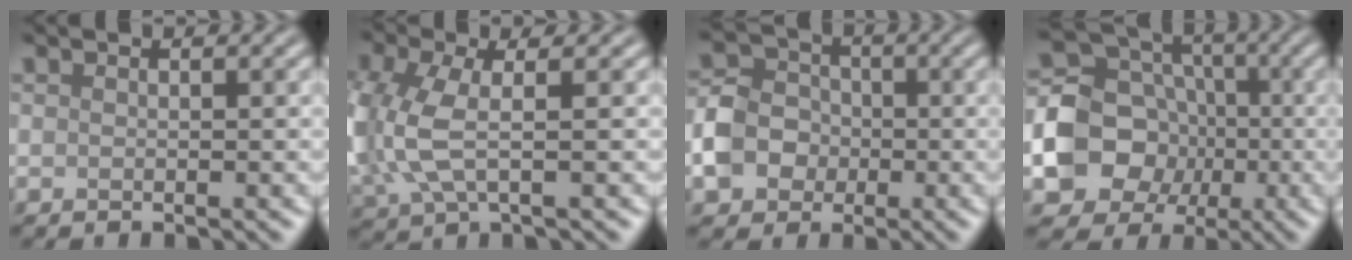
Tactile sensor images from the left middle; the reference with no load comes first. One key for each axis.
{"total": 5.6, "fx": -0.1, "fy": 2.7, "fz": 4.9, "tx": -0.137, "ty": -0.001, "tz": -0.004}
{"total": 5.5, "fx": -1.5, "fy": 4.6, "fz": 2.5, "tx": -0.045, "ty": 0.002, "tz": -0.035}
{"total": 10.2, "fx": -2.4, "fy": 8.8, "fz": 4.6, "tx": -0.063, "ty": -0.009, "tz": -0.066}